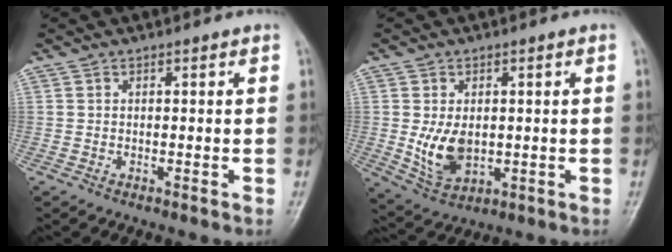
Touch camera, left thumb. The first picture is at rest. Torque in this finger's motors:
{"motor_torque": [1.23, 1.32, 0.89, -0.14, 0.11]}